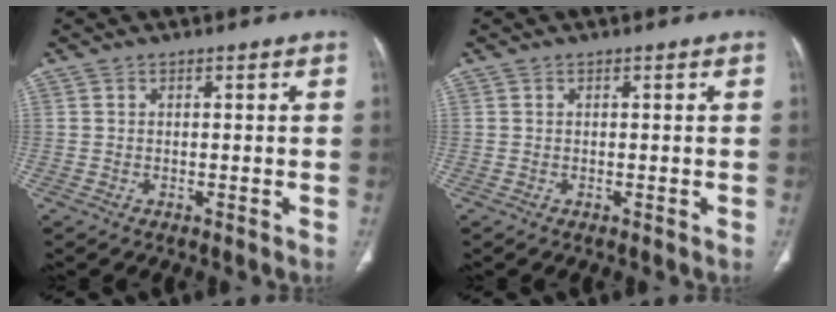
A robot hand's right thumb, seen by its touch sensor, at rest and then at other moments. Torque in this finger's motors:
{"motor_torque": [0.01, 0.00, -0.07, -0.02, 0.02]}